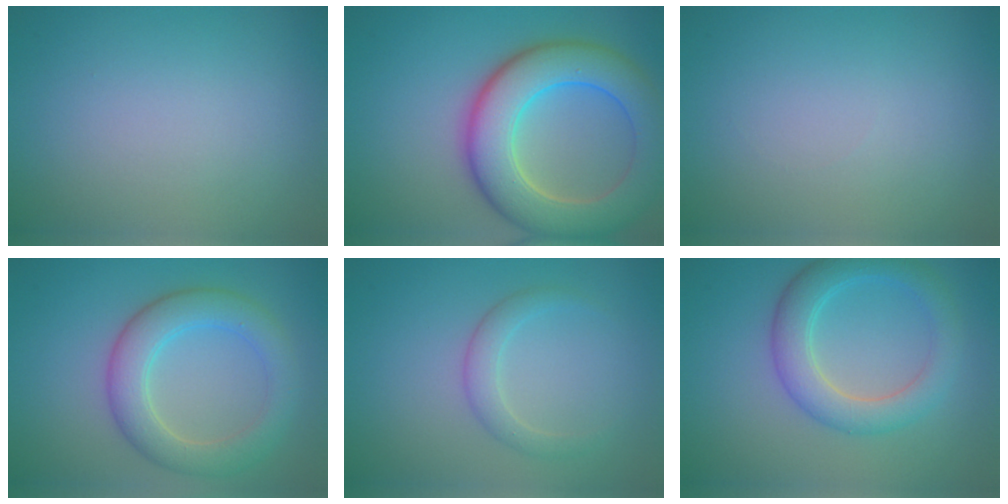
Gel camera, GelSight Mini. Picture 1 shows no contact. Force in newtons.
{"total": 9.6, "press": 9.5, "slide": 0.4}
{"total": 0.0}
{"total": 5.2, "press": 5.2, "slide": 0.1}
{"total": 2.0, "press": 2.0, "slide": 0.1}
{"total": 4.7, "press": 4.7, "slide": 0.4}